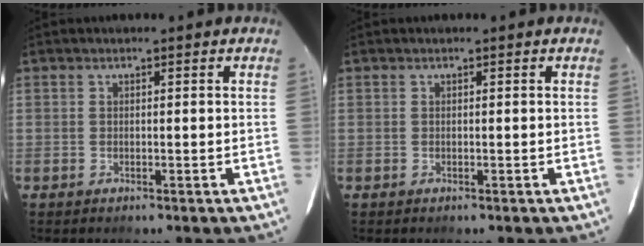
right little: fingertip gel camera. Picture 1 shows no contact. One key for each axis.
{"total": 0.0}